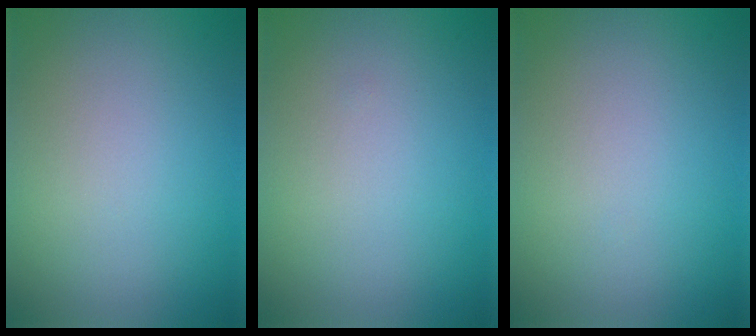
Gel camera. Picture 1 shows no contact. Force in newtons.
{"total": 0.0}
{"total": 0.0}